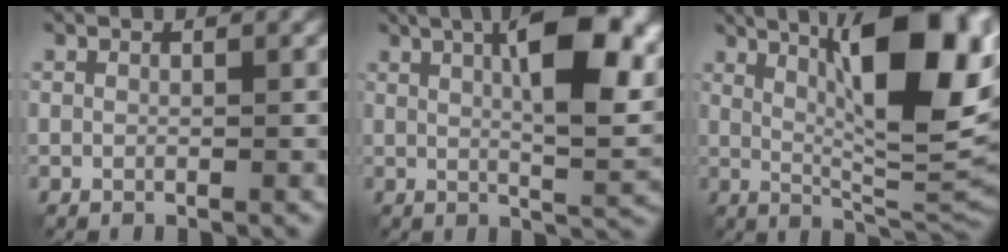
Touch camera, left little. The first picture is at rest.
{"total": 11.6, "force": [3.7, 4.2, 10.2], "torque": [-0.141, 0.009, 0.052]}
{"total": 13.9, "force": [4.5, 4.4, 12.4], "torque": [-0.168, 0.008, 0.071]}